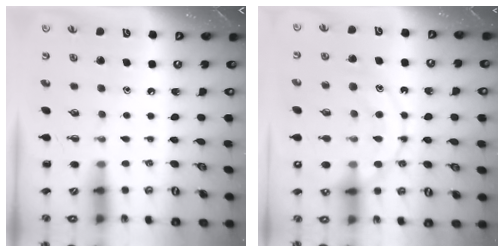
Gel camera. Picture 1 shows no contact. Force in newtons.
{"total": 15.4, "press": 15.4, "slide": 1.5}